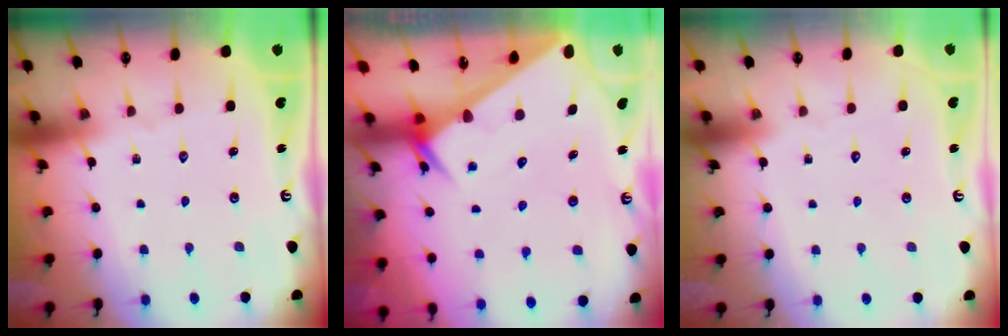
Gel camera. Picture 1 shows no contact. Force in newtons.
{"total": 2.9, "press": 2.9, "slide": 0.1}
{"total": 1.7, "press": 1.7, "slide": 0.1}